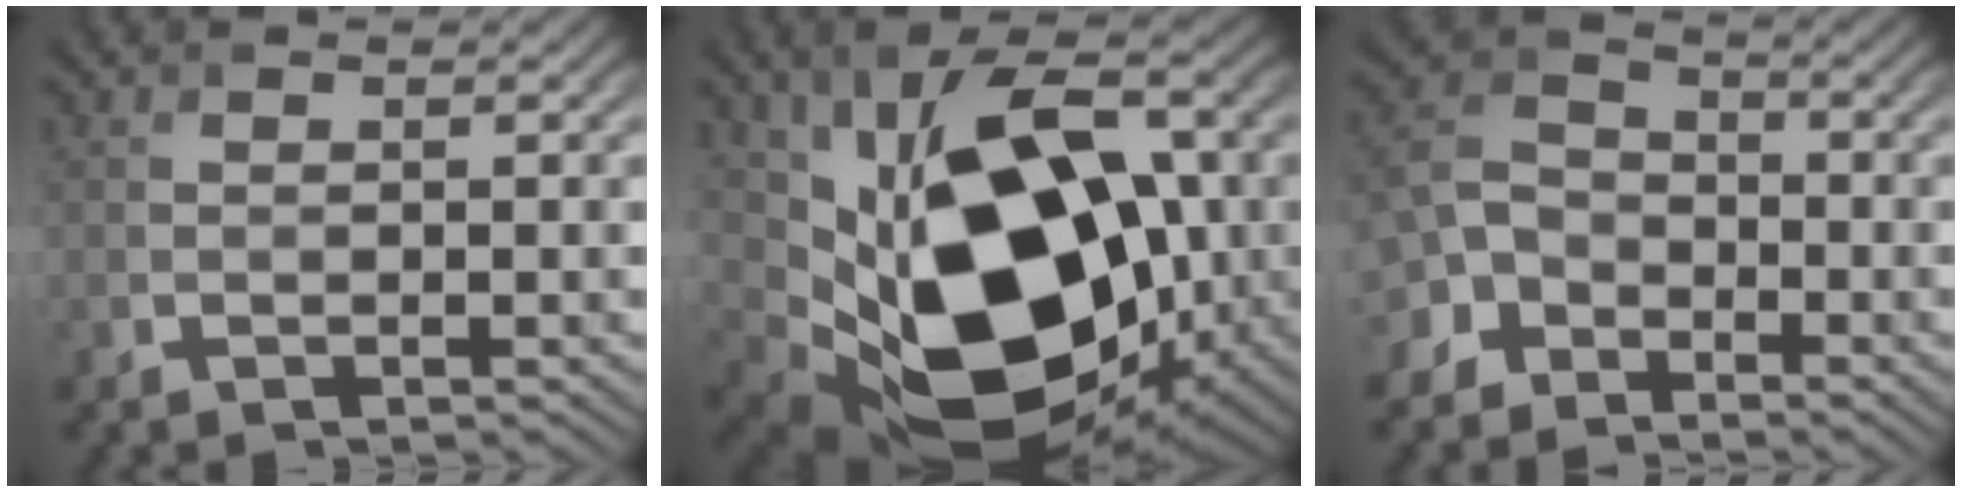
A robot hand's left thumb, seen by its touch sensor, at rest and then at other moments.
{"total": 17.5, "force": [-0.5, 11.6, 13.1], "torque": [-0.239, -0.042, 0.006]}
{"total": 5.8, "force": [-3.8, 4.0, 1.8], "torque": [-0.052, 0.002, -0.095]}